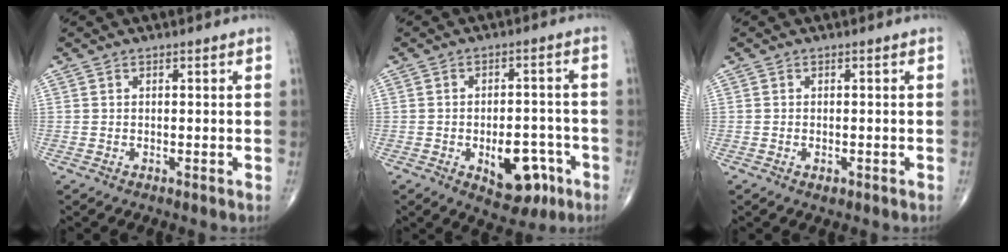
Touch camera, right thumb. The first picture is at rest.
{"total": 10.3, "force": [-4.1, 5.7, 7.5], "torque": [-0.075, 0.026, -0.047]}
{"total": 1.0, "force": [-0.4, 0.6, 0.7], "torque": [-0.010, 0.000, -0.004]}